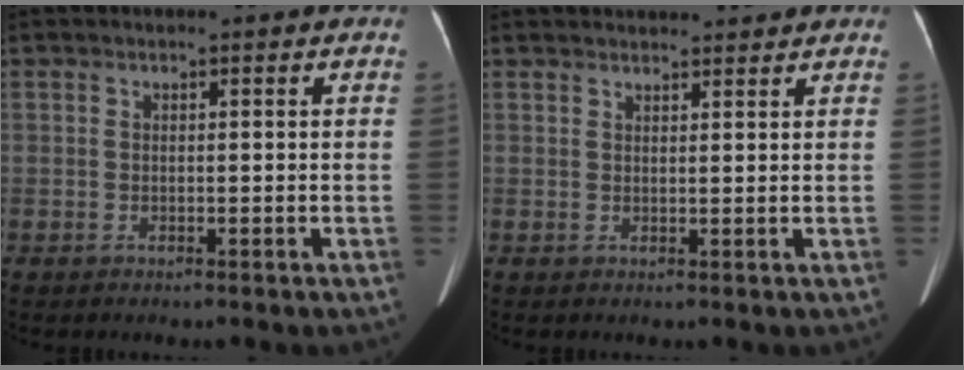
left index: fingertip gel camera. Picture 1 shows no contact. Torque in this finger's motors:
{"motor_torque": [-0.40, -0.65, 0.00, 0.03]}